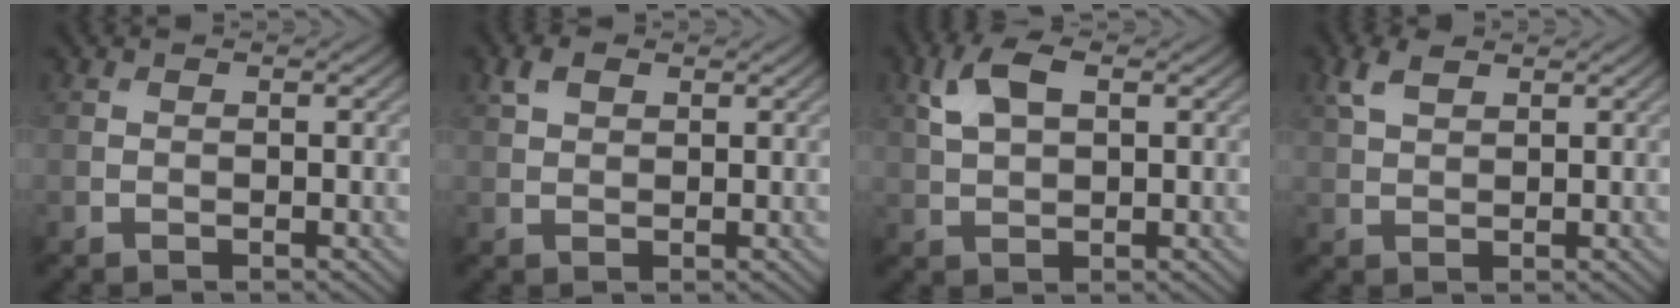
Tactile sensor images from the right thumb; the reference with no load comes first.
{"total": 2.2, "force": [1.3, 1.3, 1.2], "torque": [-0.029, 0.004, 0.025]}
{"total": 5.5, "force": [2.1, 2.8, 4.2], "torque": [-0.102, 0.008, 0.039]}
{"total": 3.2, "force": [1.9, 1.5, 2.1], "torque": [-0.055, 0.007, 0.040]}